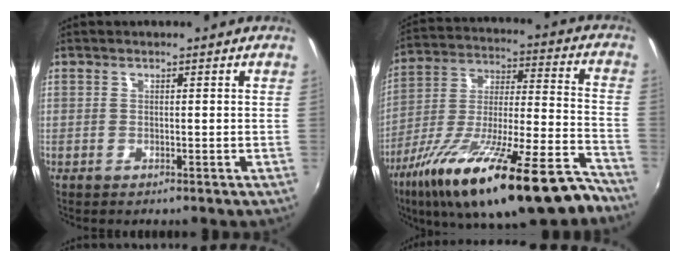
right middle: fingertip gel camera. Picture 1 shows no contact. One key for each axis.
{"total": 29.0, "fx": -19.5, "fy": 6.6, "fz": 20.4, "tx": -0.337, "ty": -0.054, "tz": -0.305}